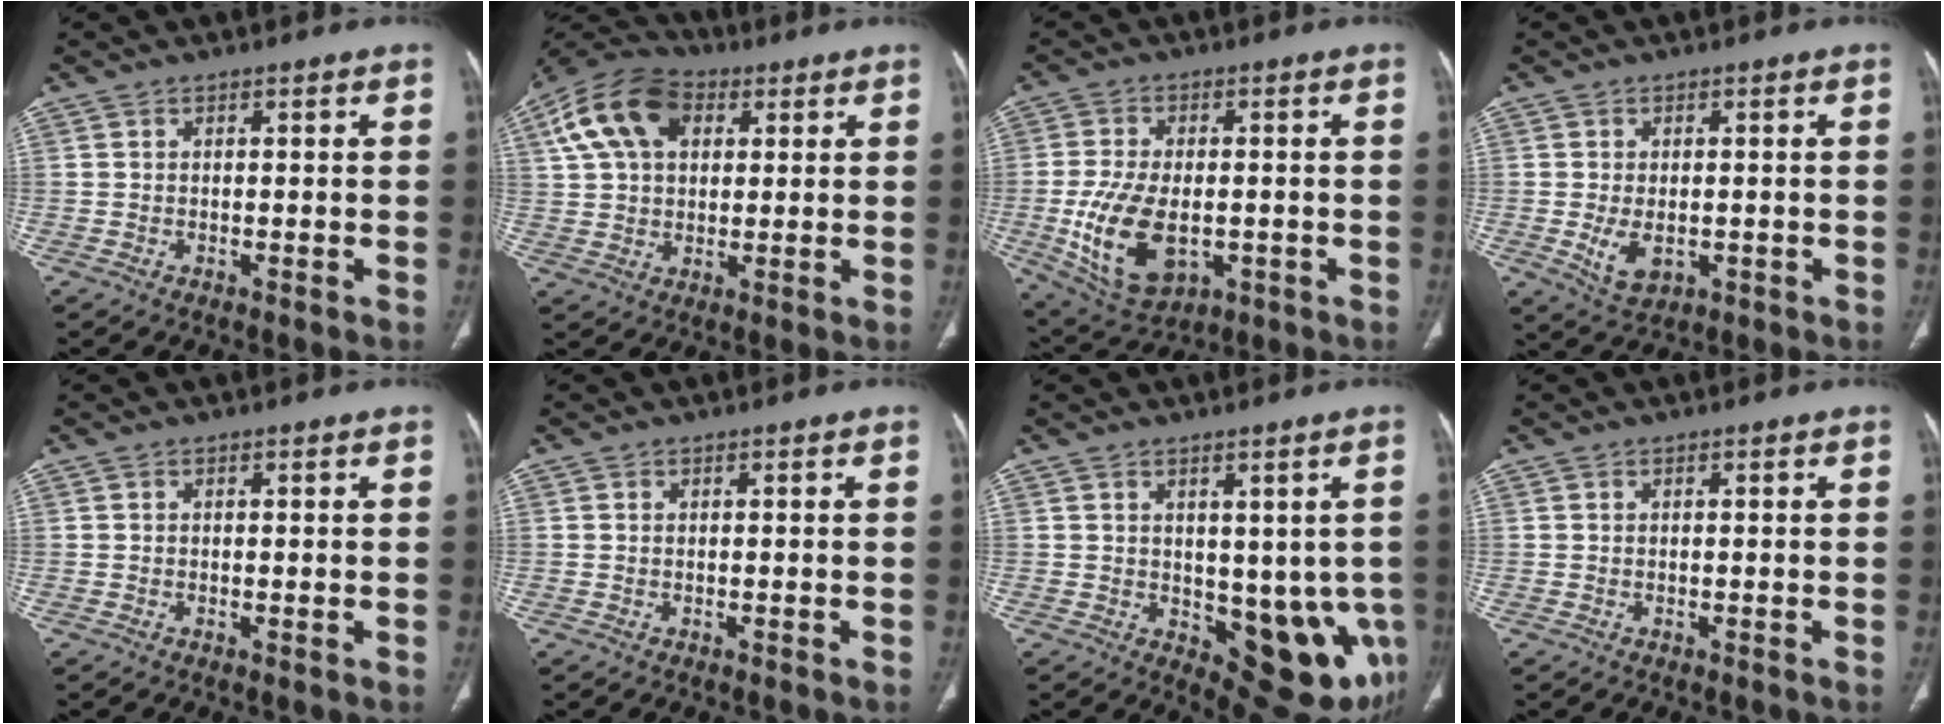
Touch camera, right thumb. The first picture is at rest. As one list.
[{"total": 14.6, "force": [5.0, 9.7, 9.7], "torque": [-0.175, 0.014, 0.084]}, {"total": 14.1, "force": [-2.9, 8.2, 11.1], "torque": [-0.205, -0.005, -0.033]}, {"total": 5.3, "force": [-1.0, 3.3, 4.0], "torque": [-0.067, -0.009, -0.005]}, {"total": 0.0}, {"total": 0.0}, {"total": 12.0, "force": [-2.2, 6.3, 10.0], "torque": [-0.078, -0.016, -0.008]}, {"total": 0.0}]